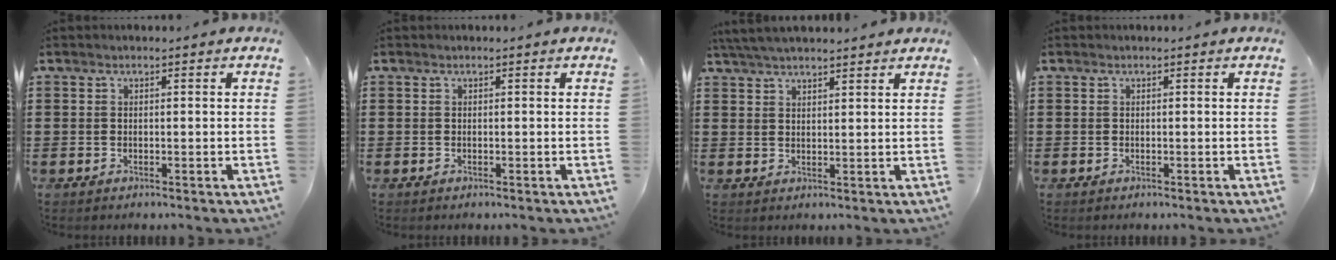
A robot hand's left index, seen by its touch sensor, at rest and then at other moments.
{"total": 0.0}
{"total": 3.7, "force": [3.4, 0.2, 1.3], "torque": [-0.035, -0.004, 0.064]}
{"total": 0.0}